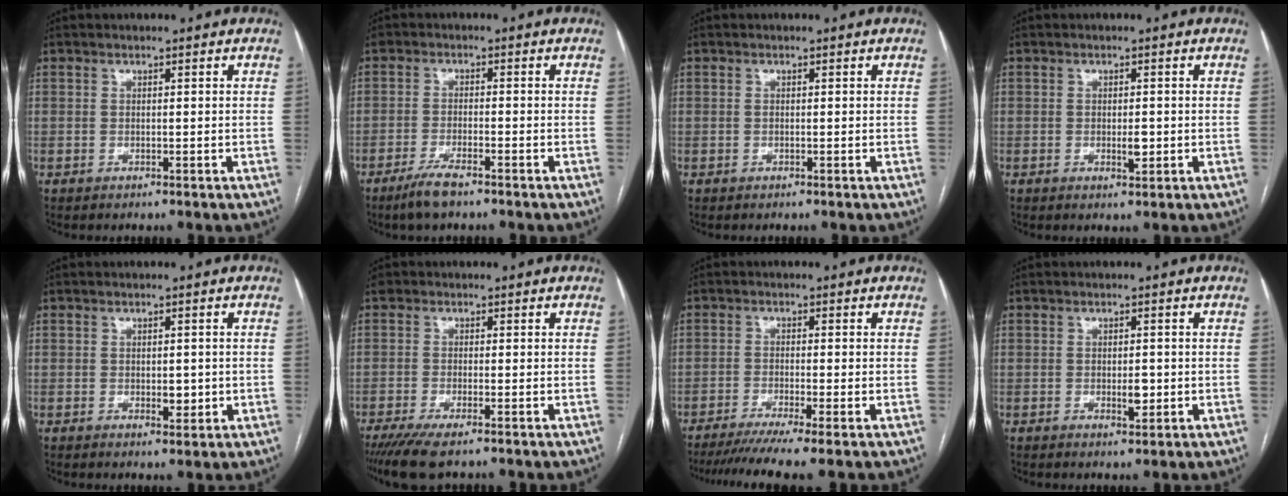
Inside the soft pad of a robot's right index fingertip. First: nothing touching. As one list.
[{"total": 4.4, "force": [-3.3, 0.8, 2.8], "torque": [-0.063, -0.005, -0.062]}, {"total": 0.0}, {"total": 2.0, "force": [-0.3, 0.7, 1.8], "torque": [-0.030, -0.002, -0.002]}, {"total": 2.4, "force": [-0.3, 1.3, 2.1], "torque": [-0.028, -0.002, 0.001]}, {"total": 5.3, "force": [-3.7, 1.3, 3.6], "torque": [-0.067, -0.013, -0.062]}, {"total": 8.0, "force": [-6.2, -1.0, 5.0], "torque": [-0.071, -0.019, -0.098]}, {"total": 2.3, "force": [-0.4, 1.0, 2.1], "torque": [-0.034, -0.002, -0.002]}]